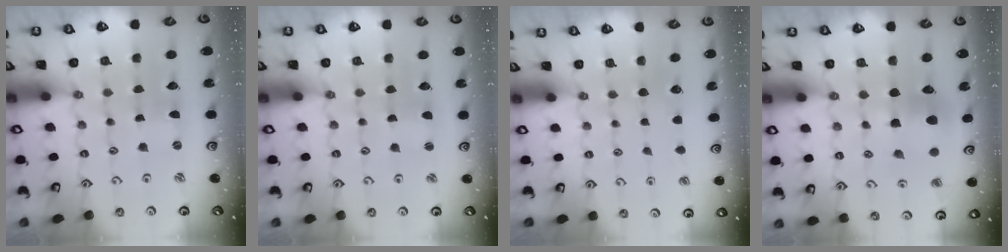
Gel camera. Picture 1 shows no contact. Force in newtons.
{"total": 0.9, "press": 0.9, "slide": 0.1}
{"total": 0.0}
{"total": 7.2, "press": 7.2, "slide": 0.6}